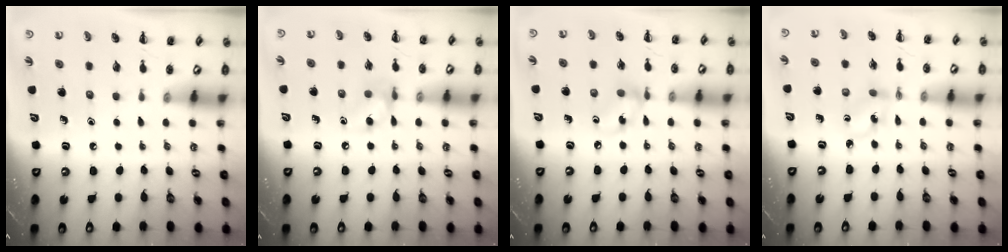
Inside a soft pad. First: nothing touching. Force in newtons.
{"total": 7.3, "press": 7.2, "slide": 1.3}
{"total": 5.4, "press": 5.3, "slide": 1.2}
{"total": 1.2, "press": 1.1, "slide": 0.5}